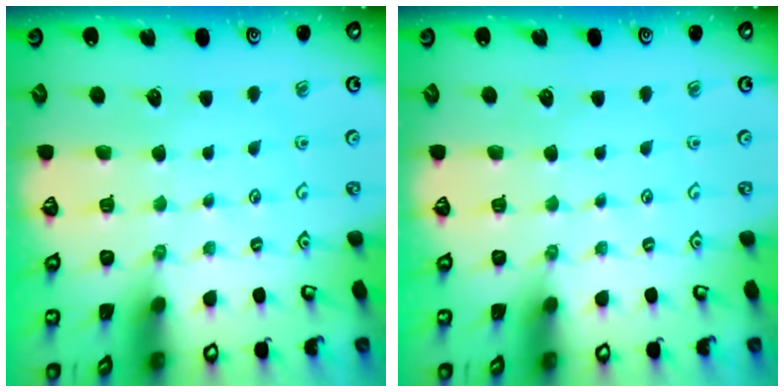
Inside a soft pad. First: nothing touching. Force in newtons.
{"total": 0.0}